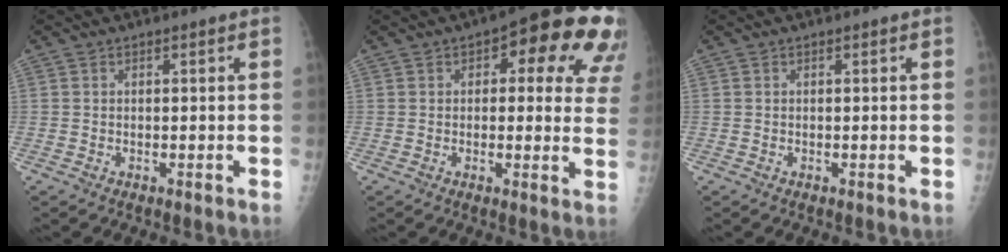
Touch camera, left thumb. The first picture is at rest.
{"total": 16.3, "force": [6.8, 7.2, 12.9], "torque": [-0.102, -0.002, 0.070]}
{"total": 0.0}